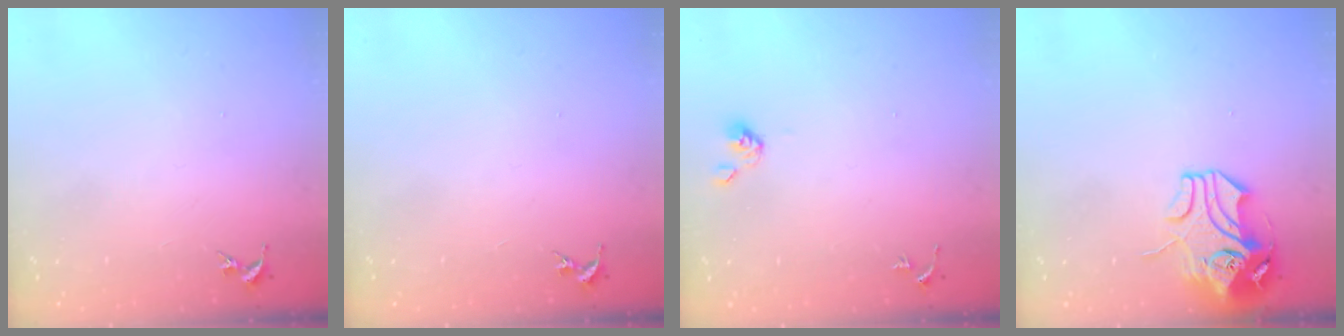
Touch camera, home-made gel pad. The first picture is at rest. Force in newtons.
{"total": 0.0}
{"total": 4.0, "press": 3.9, "slide": 0.8}
{"total": 10.3, "press": 10.2, "slide": 1.7}